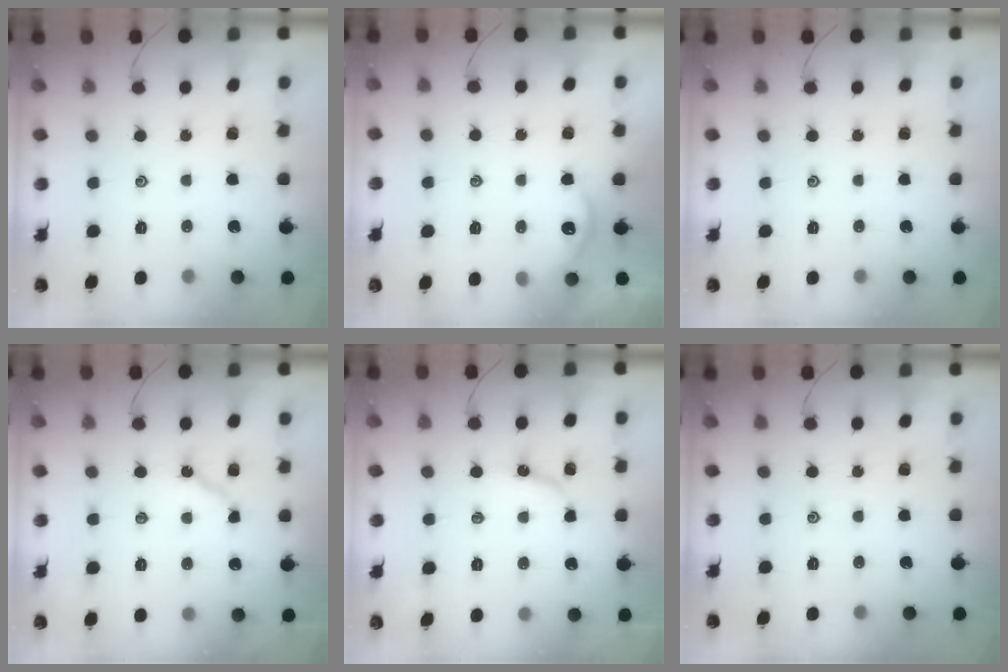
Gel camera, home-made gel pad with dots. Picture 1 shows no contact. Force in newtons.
{"total": 4.2, "press": 4.2, "slide": 0.5}
{"total": 0.0}
{"total": 6.0, "press": 6.0, "slide": 0.4}
{"total": 5.2, "press": 5.1, "slide": 0.6}
{"total": 0.0}